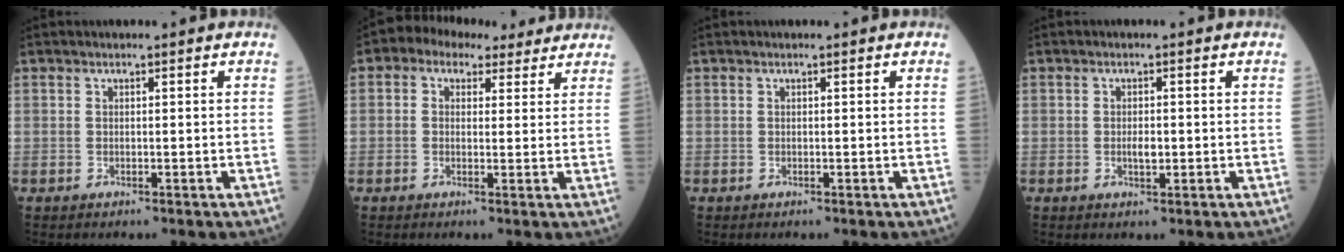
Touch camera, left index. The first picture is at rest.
{"total": 7.0, "force": [4.5, 4.5, 3.0], "torque": [-0.050, 0.038, 0.061]}
{"total": 0.0}
{"total": 1.8, "force": [-0.7, 0.7, 1.6], "torque": [-0.031, -0.005, -0.011]}